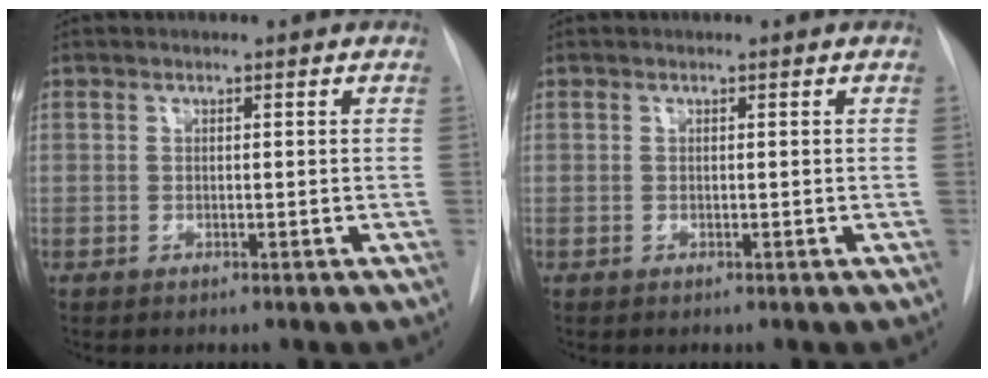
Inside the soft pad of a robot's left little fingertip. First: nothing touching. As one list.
[{"total": 0.0}]